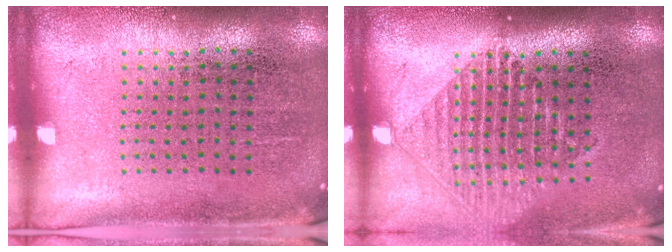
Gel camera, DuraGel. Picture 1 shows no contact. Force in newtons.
{"total": 1.5, "press": 1.3, "slide": 0.7}